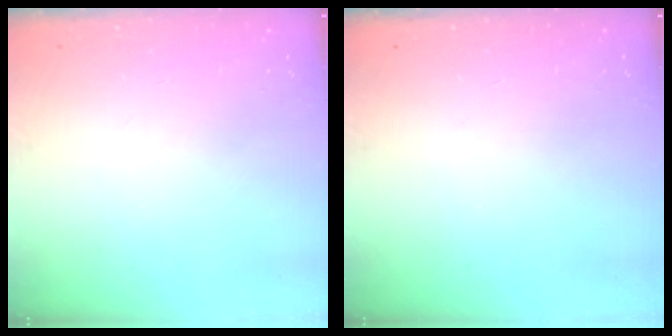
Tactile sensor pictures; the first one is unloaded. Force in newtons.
{"total": 0.0}